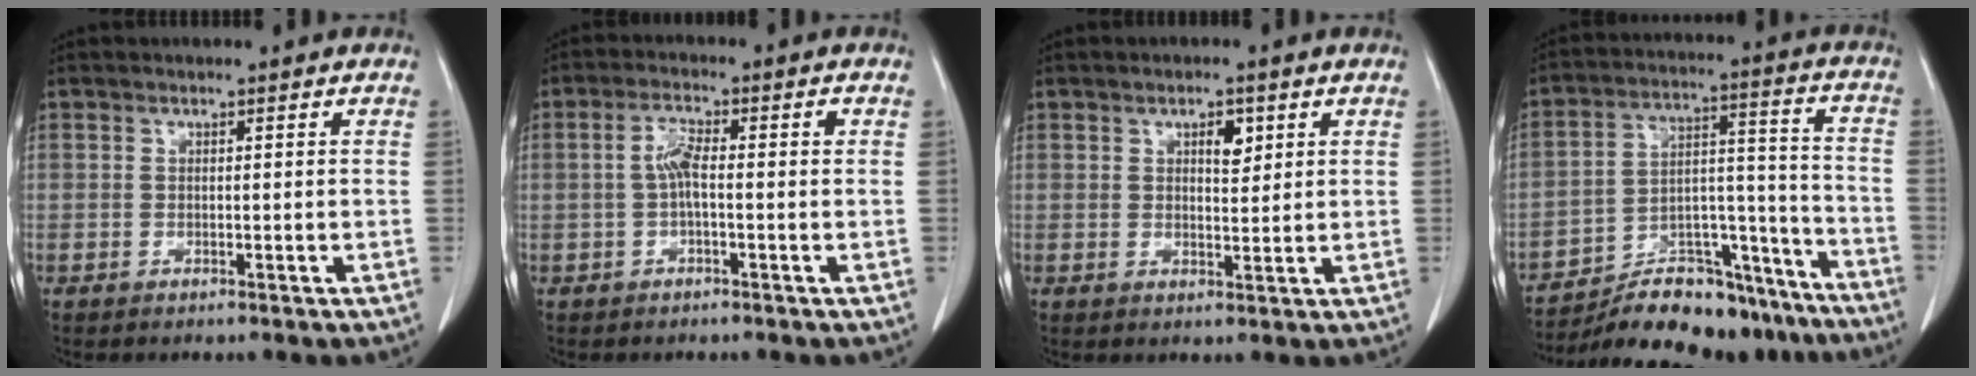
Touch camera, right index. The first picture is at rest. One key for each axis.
{"total": 4.2, "fx": 0.0, "fy": 0.9, "fz": 4.1, "tx": -0.084, "ty": 0.016, "tz": -0.001}
{"total": 3.1, "fx": 1.4, "fy": 1.3, "fz": 2.4, "tx": -0.036, "ty": -0.002, "tz": 0.023}
{"total": 19.5, "fx": -17.6, "fy": 5.8, "fz": 6.0, "tx": -0.091, "ty": 0.045, "tz": -0.269}